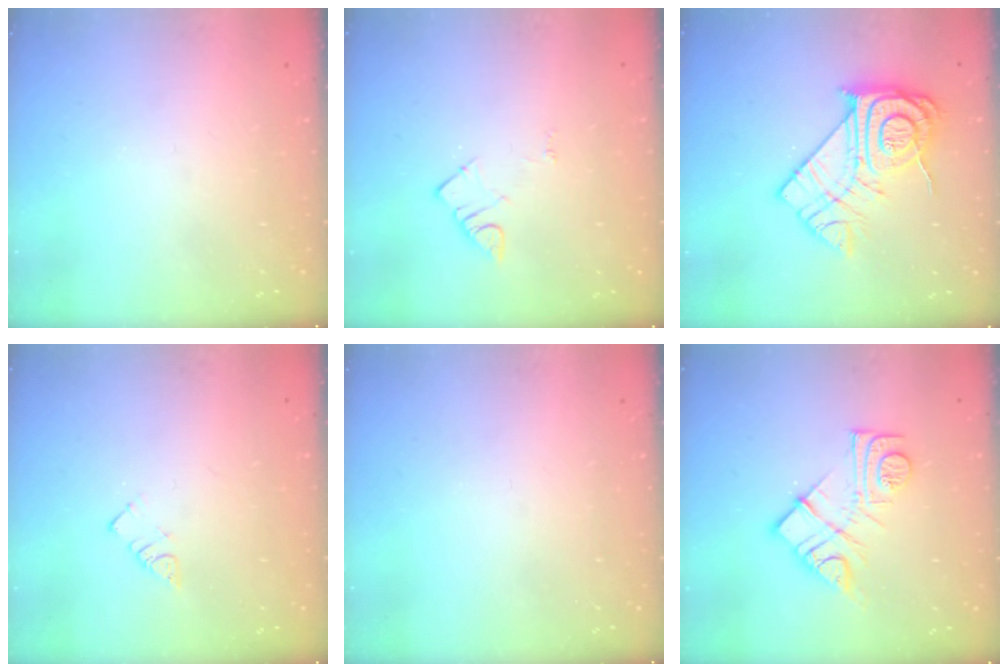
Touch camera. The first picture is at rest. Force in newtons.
{"total": 3.4, "press": 3.4, "slide": 0.5}
{"total": 17.0, "press": 16.9, "slide": 1.6}
{"total": 2.8, "press": 2.8, "slide": 0.2}
{"total": 0.0}
{"total": 13.0, "press": 12.9, "slide": 0.9}